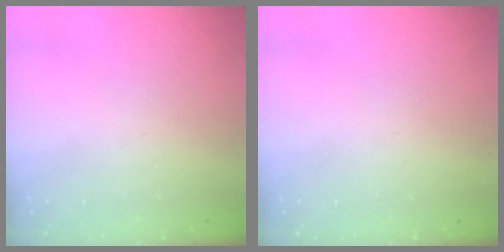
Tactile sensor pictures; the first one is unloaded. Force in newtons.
{"total": 0.0}